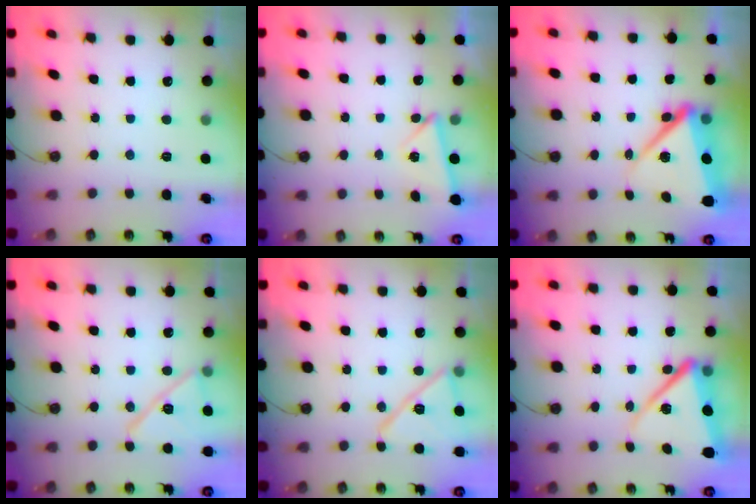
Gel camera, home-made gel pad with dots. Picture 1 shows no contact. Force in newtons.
{"total": 2.3, "press": 2.1, "slide": 1.0}
{"total": 12.5, "press": 12.4, "slide": 1.5}
{"total": 13.3, "press": 13.3, "slide": 0.5}
{"total": 14.0, "press": 13.9, "slide": 0.7}
{"total": 12.5, "press": 12.5, "slide": 1.4}